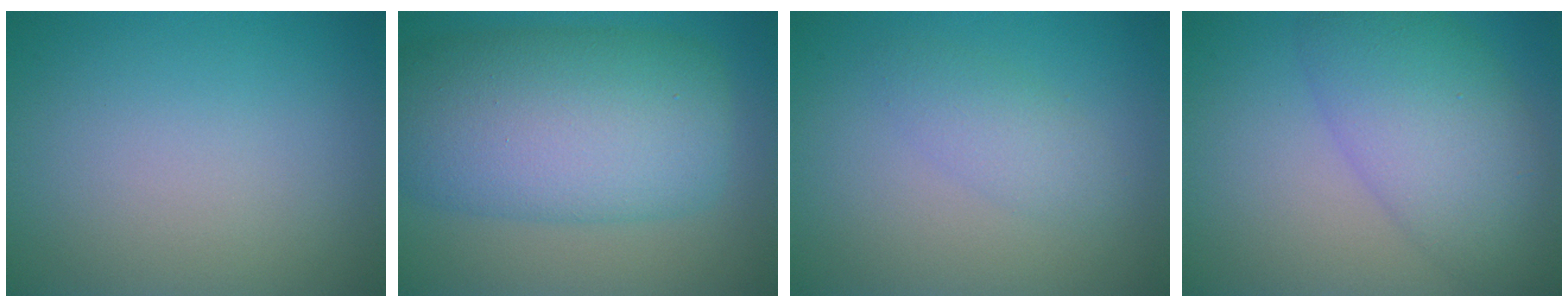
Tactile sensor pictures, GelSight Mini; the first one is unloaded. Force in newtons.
{"total": 11.7, "press": 11.7, "slide": 0.1}
{"total": 2.1, "press": 2.1, "slide": 0.1}
{"total": 7.2, "press": 7.2, "slide": 0.3}